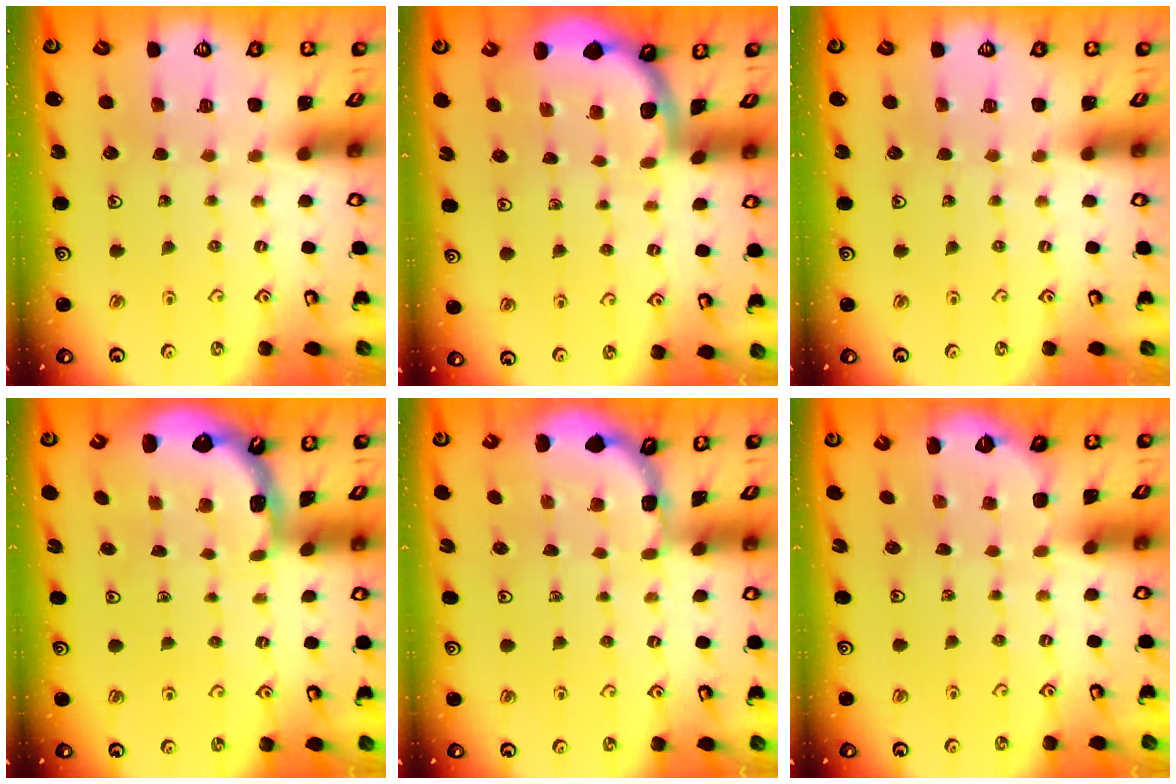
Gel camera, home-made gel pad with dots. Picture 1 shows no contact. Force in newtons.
{"total": 1.7, "press": 1.7, "slide": 0.1}
{"total": 0.0}
{"total": 1.3, "press": 1.3, "slide": 0.1}
{"total": 1.6, "press": 1.6, "slide": 0.1}
{"total": 1.6, "press": 0.7, "slide": 1.5}